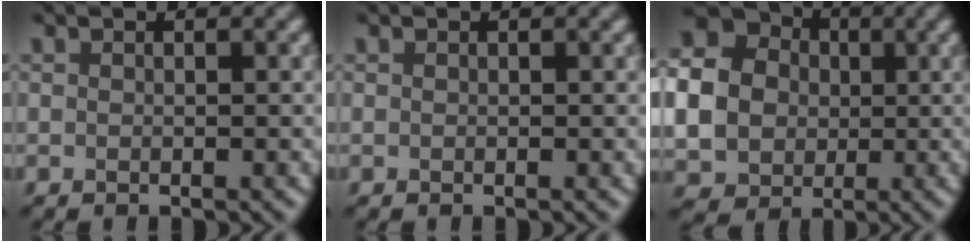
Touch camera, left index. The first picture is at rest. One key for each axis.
{"total": 0.0}
{"total": 12.4, "fx": 0.7, "fy": 11.4, "fz": 4.9, "tx": -0.159, "ty": 0.012, "tz": -0.014}